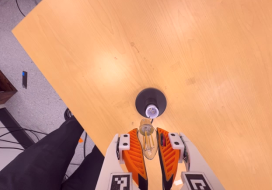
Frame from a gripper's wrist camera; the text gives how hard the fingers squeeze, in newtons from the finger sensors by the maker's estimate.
{"total": 21.1, "left": 26.6, "right": 15.6}